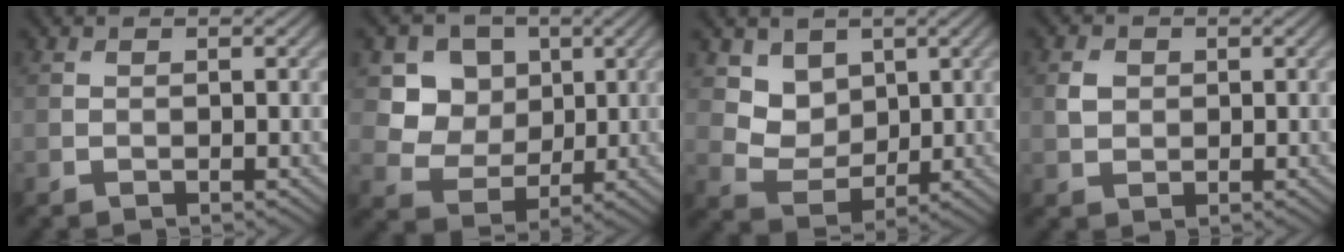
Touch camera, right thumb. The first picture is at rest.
{"total": 7.7, "force": [2.8, 6.5, 3.2], "torque": [-0.097, -0.016, 0.069]}
{"total": 5.0, "force": [2.7, 3.8, 1.9], "torque": [-0.064, -0.028, 0.055]}
{"total": 2.0, "force": [0.4, 1.7, 1.0], "torque": [-0.025, -0.001, 0.006]}